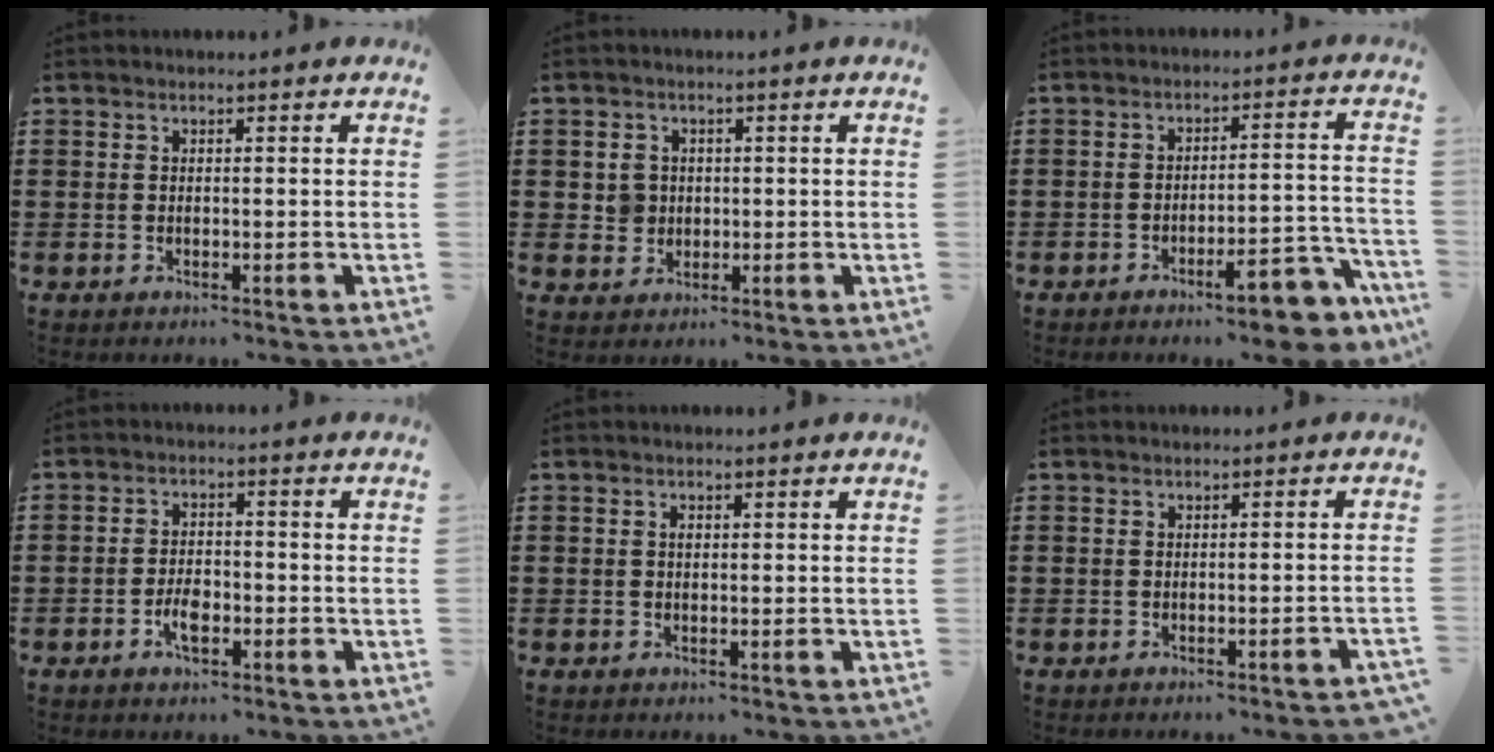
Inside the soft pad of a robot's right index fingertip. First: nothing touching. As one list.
[{"total": 2.9, "force": [0.2, 2.8, 0.8], "torque": [-0.026, 0.010, 0.001]}, {"total": 8.3, "force": [-5.8, 2.1, 5.5], "torque": [-0.069, 0.012, -0.101]}, {"total": 3.7, "force": [-1.6, 1.6, 3.0], "torque": [-0.060, -0.001, -0.029]}, {"total": 0.7, "force": [0.1, 0.4, 0.6], "torque": [-0.012, 0.000, 0.002]}, {"total": 0.9, "force": [-0.7, -0.2, 0.5], "torque": [-0.009, -0.003, -0.014]}]